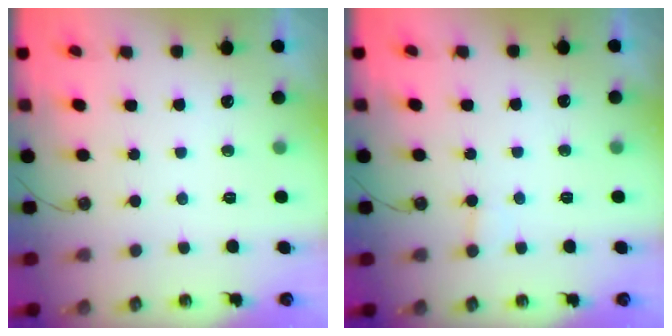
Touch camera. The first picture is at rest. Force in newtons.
{"total": 3.6, "press": 3.6, "slide": 0.3}